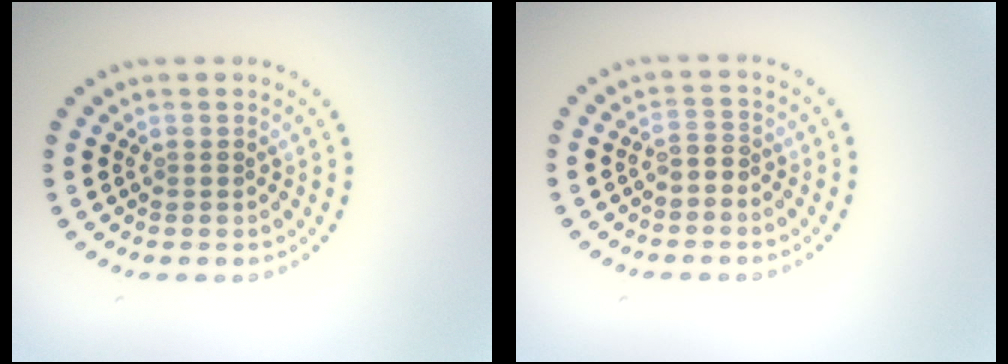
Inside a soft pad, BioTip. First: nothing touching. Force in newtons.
{"total": 1.1, "press": 0.9, "slide": 0.7}